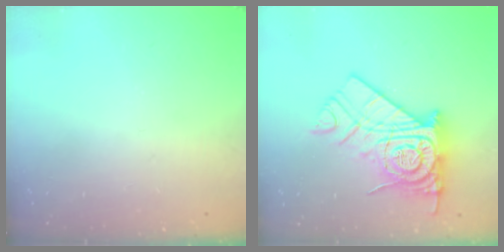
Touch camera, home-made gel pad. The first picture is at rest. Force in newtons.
{"total": 19.7, "press": 19.6, "slide": 1.7}